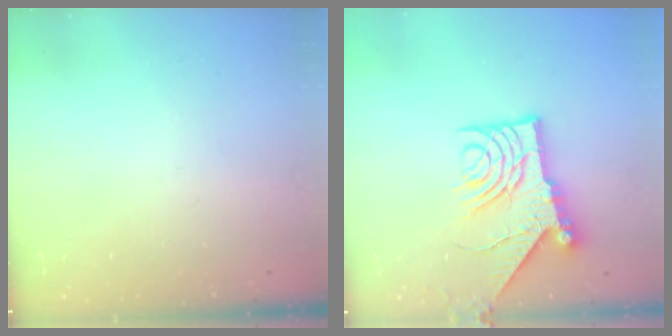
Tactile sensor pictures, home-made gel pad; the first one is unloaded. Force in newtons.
{"total": 13.7, "press": 13.6, "slide": 1.5}